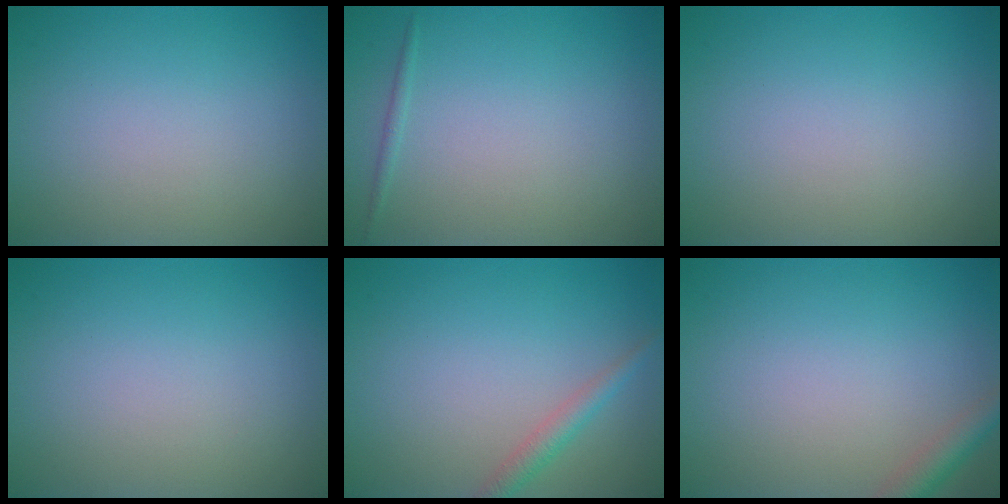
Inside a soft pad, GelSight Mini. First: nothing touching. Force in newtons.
{"total": 0.6, "press": 0.6, "slide": 0.1}
{"total": 0.0}
{"total": 0.0}
{"total": 1.8, "press": 1.8, "slide": 0.1}
{"total": 2.2, "press": 2.2, "slide": 0.2}